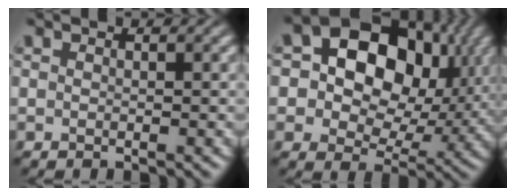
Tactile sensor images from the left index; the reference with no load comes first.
{"total": 14.4, "force": [3.7, 10.2, 9.4], "torque": [-0.136, 0.024, 0.059]}